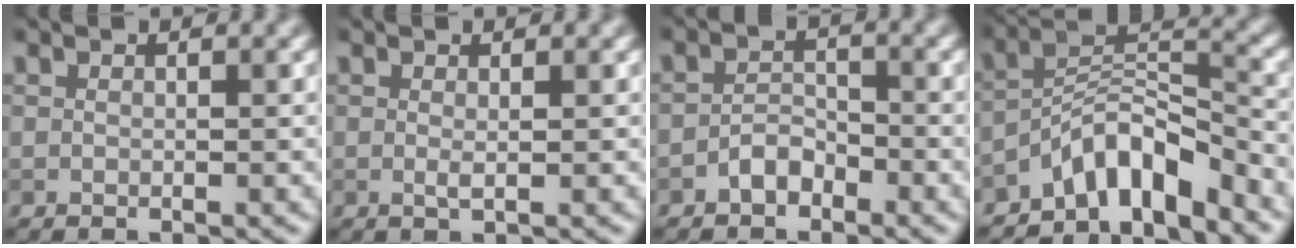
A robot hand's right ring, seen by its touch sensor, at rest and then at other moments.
{"total": 0.8, "force": [0.1, 0.1, 0.8], "torque": [-0.015, -0.001, 0.000]}
{"total": 2.0, "force": [-1.4, 1.1, 0.9], "torque": [-0.014, 0.008, -0.029]}
{"total": 6.0, "force": [-4.7, 1.7, 3.2], "torque": [-0.044, 0.009, -0.090]}